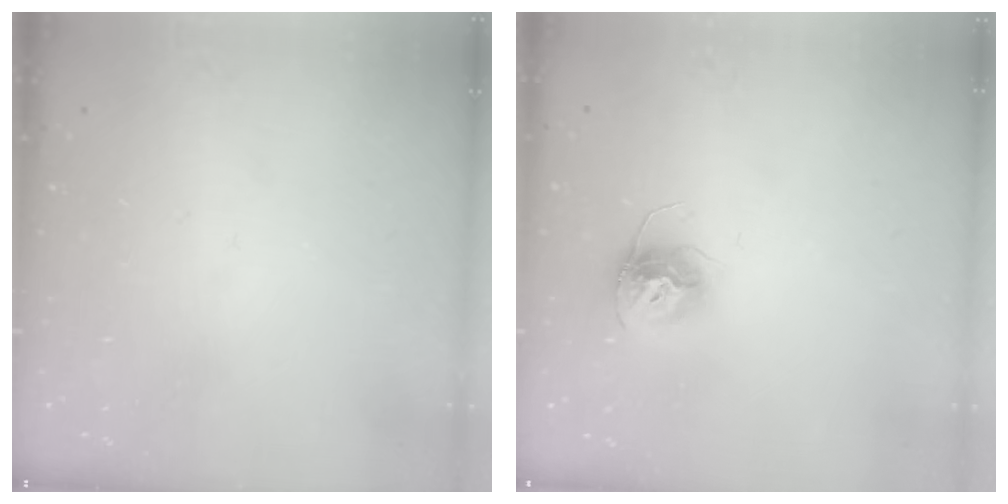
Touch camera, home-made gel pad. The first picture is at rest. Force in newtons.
{"total": 11.4, "press": 11.4, "slide": 0.9}